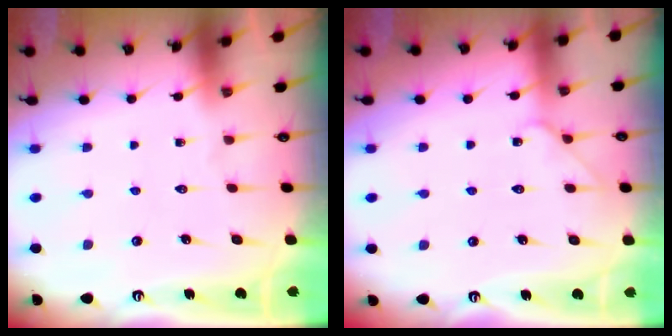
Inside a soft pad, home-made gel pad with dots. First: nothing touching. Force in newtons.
{"total": 4.1, "press": 4.1, "slide": 0.6}